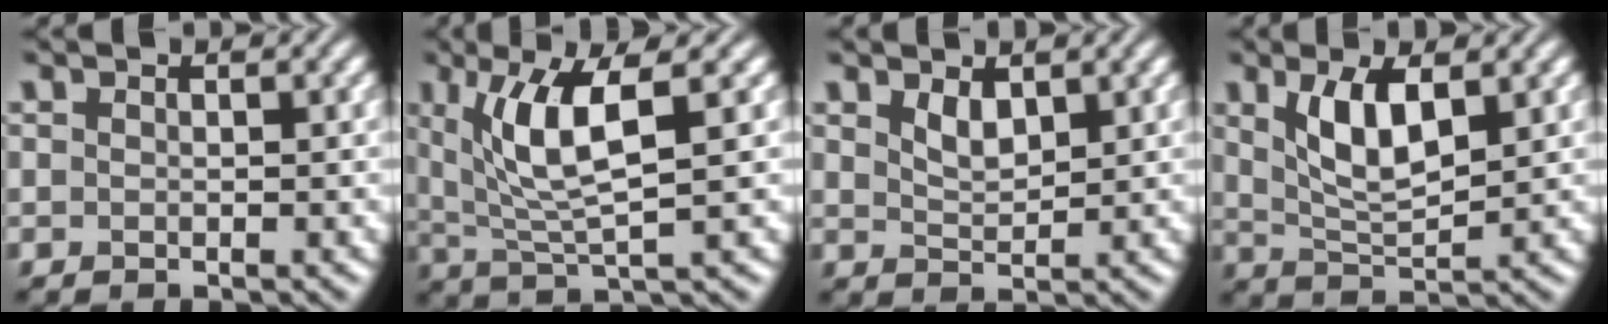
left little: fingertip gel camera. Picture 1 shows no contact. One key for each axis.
{"total": 6.4, "fx": 2.1, "fy": 1.5, "fz": 5.9, "tx": -0.117, "ty": -0.001, "tz": 0.043}
{"total": 2.0, "fx": 1.2, "fy": 0.9, "fz": 1.2, "tx": -0.026, "ty": -0.004, "tz": 0.028}
{"total": 5.0, "fx": 1.9, "fy": 2.0, "fz": 4.2, "tx": -0.092, "ty": -0.003, "tz": 0.037}